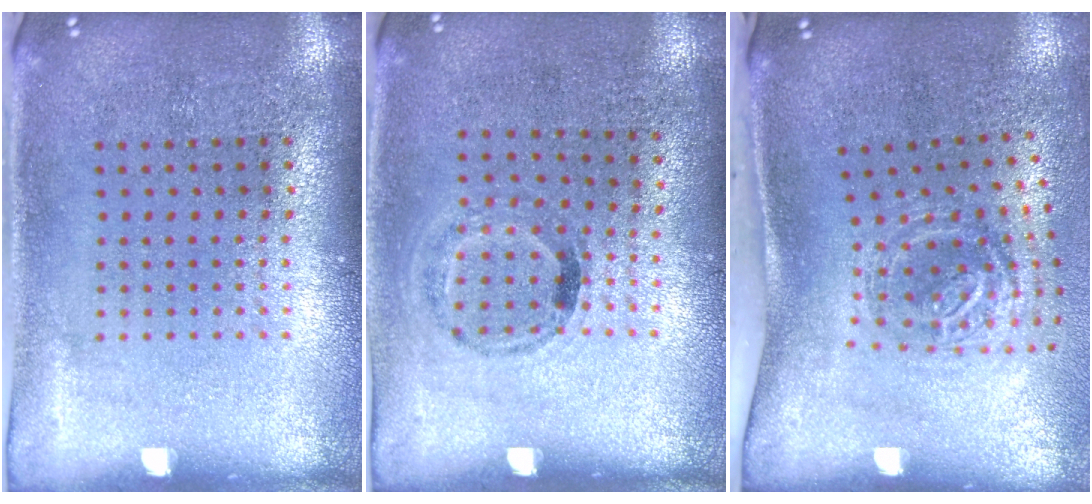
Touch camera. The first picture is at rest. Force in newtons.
{"total": 1.1, "press": 0.7, "slide": 0.8}
{"total": 1.8, "press": 1.2, "slide": 1.3}